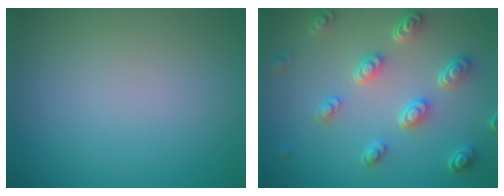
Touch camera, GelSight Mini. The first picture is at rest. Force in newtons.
{"total": 4.7, "press": 3.7, "slide": 2.9}